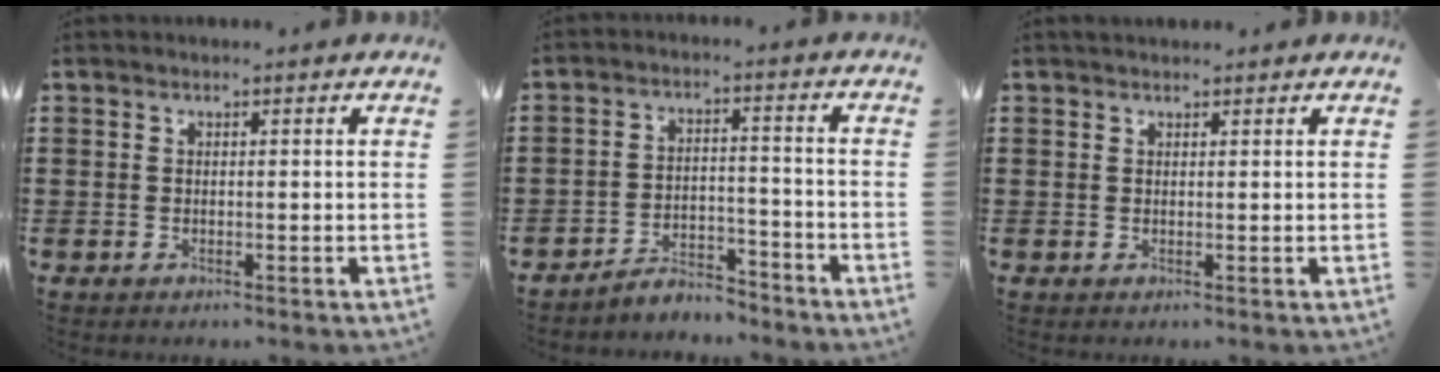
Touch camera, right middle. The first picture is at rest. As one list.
[{"total": 4.7, "force": [-4.7, 0.7, 0.2], "torque": [-0.007, 0.009, -0.097]}, {"total": 0.9, "force": [0.8, 0.3, 0.1], "torque": [-0.004, -0.002, 0.016]}]